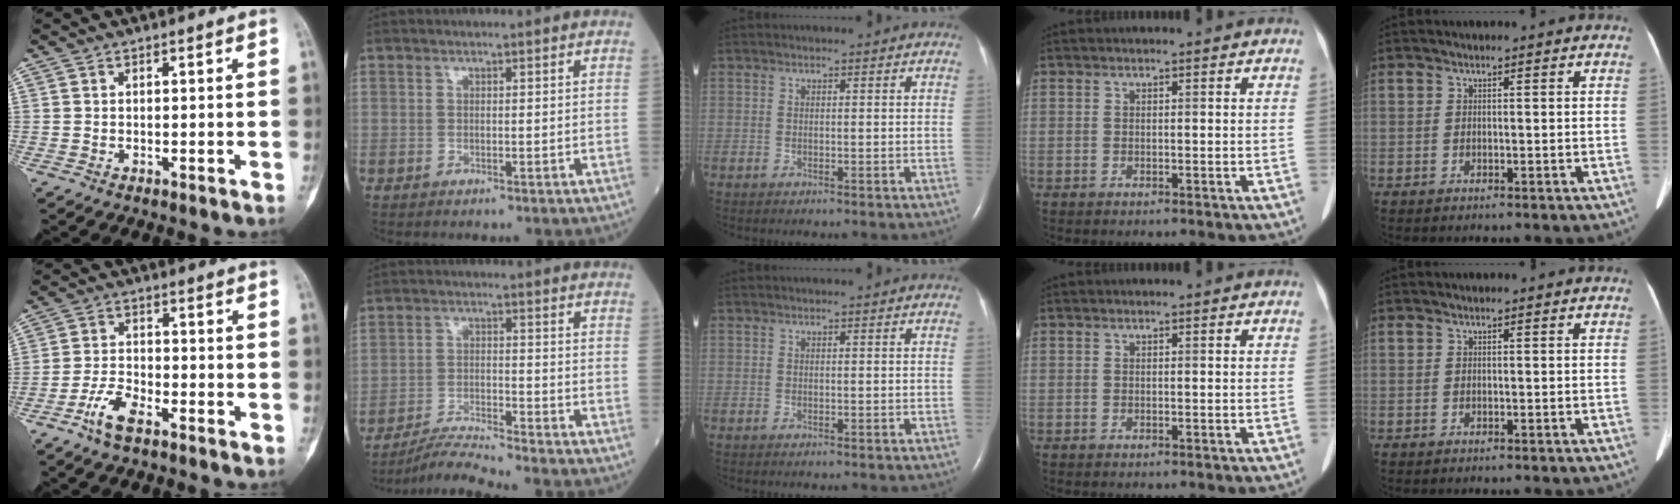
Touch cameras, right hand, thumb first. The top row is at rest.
{"thumb": {"total": 6.0, "force": [-3.9, 2.2, 4.0], "torque": [-0.082, 0.020, -0.076]}, "index": {"total": 6.2, "force": [-5.9, -1.6, 0.9], "torque": [-0.020, -0.016, -0.110]}}